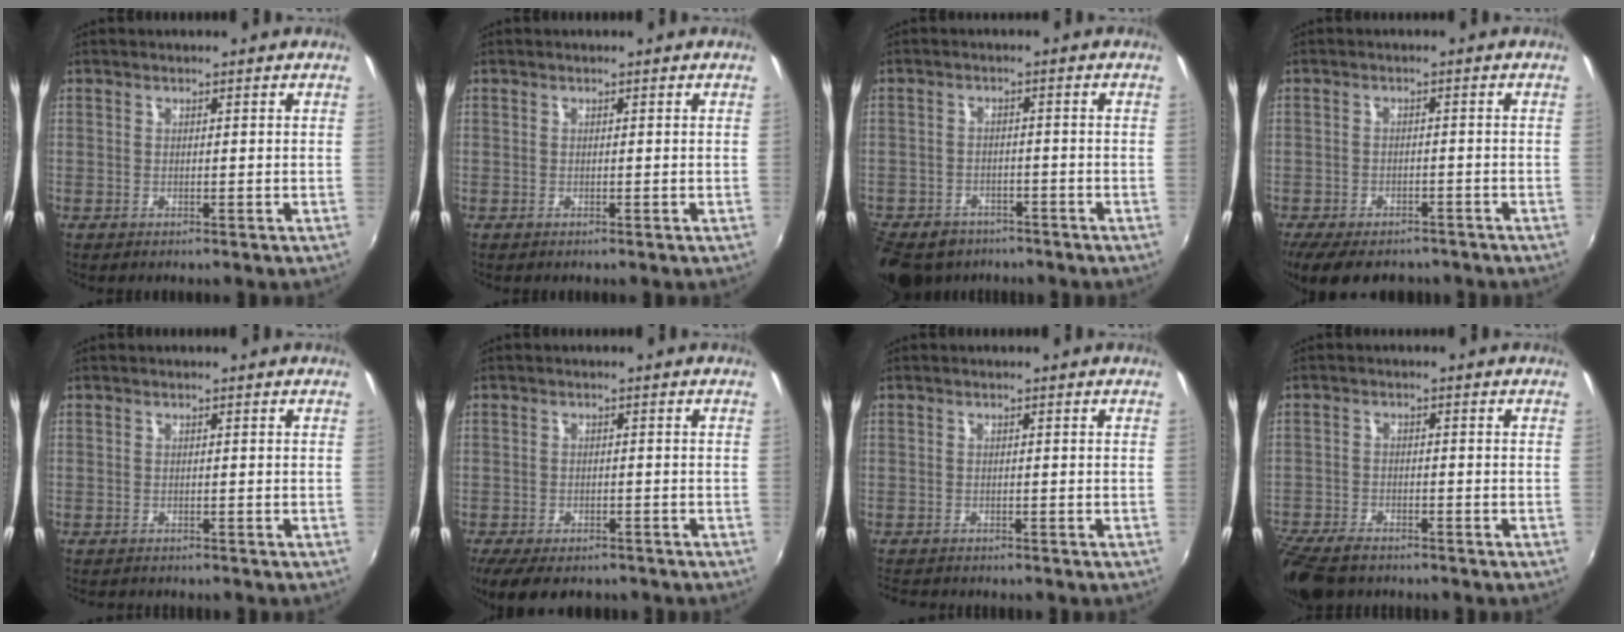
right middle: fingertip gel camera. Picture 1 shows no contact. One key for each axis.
{"total": 0.0}
{"total": 14.2, "fx": -9.9, "fy": 8.6, "fz": 5.4, "tx": -0.157, "ty": -0.014, "tz": -0.151}
{"total": 11.6, "fx": -9.1, "fy": 4.8, "fz": 5.4, "tx": -0.120, "ty": -0.024, "tz": -0.136}
{"total": 1.4, "fx": -1.3, "fy": 0.1, "fz": 0.4, "tx": -0.010, "ty": -0.008, "tz": -0.019}
{"total": 9.5, "fx": -7.4, "fy": 3.7, "fz": 4.8, "tx": -0.107, "ty": -0.027, "tz": -0.117}
{"total": 3.1, "fx": -2.9, "fy": 0.5, "fz": 1.0, "tx": -0.027, "ty": -0.018, "tz": -0.049}
{"total": 10.6, "fx": -8.6, "fy": 4.0, "fz": 4.7, "tx": -0.130, "ty": -0.034, "tz": -0.156}